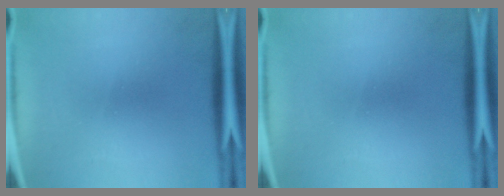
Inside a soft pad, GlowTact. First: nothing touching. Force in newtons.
{"total": 0.0}